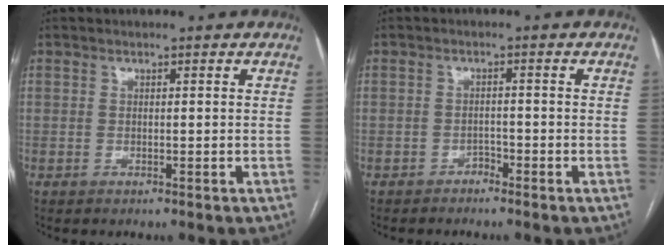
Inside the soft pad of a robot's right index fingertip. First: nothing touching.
{"total": 1.4, "force": [-1.2, 0.5, 0.3], "torque": [-0.003, 0.003, -0.022]}